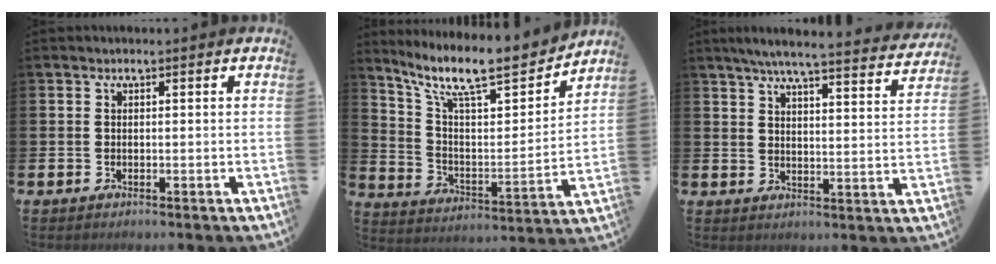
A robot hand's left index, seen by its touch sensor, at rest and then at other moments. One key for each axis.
{"total": 11.2, "fx": 9.6, "fy": 2.4, "fz": 5.2, "tx": -0.137, "ty": -0.066, "tz": 0.163}
{"total": 6.0, "fx": 5.5, "fy": 0.1, "fz": 2.4, "tx": -0.055, "ty": -0.038, "tz": 0.090}